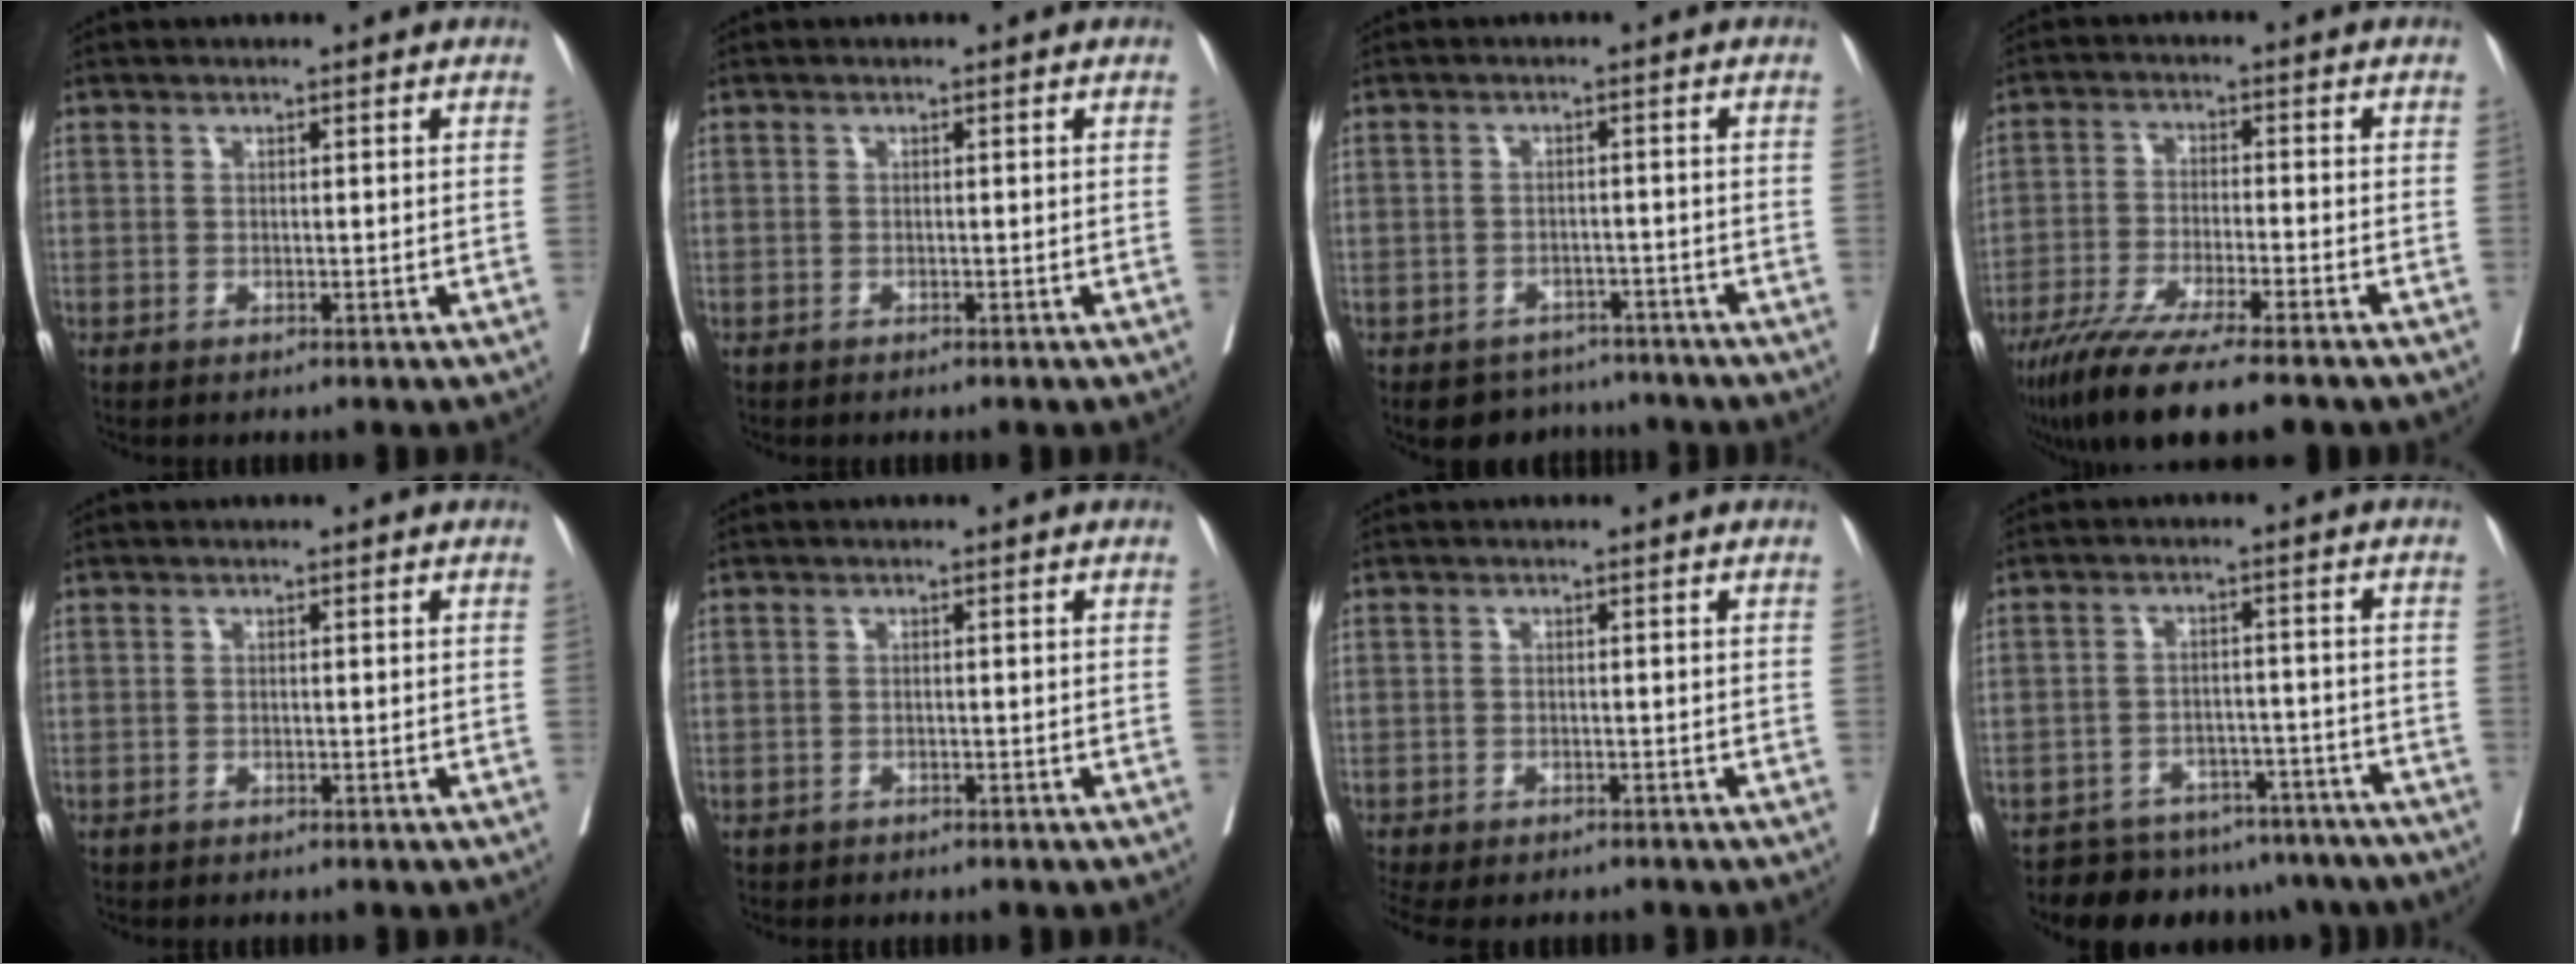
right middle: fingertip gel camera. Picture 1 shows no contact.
{"total": 0.0}
{"total": 6.0, "force": [-5.2, 2.9, 0.2], "torque": [0.007, 0.008, -0.069]}
{"total": 13.7, "force": [-10.4, 0.8, 8.8], "torque": [-0.151, -0.039, -0.171]}
{"total": 0.7, "force": [-0.6, 0.3, 0.1], "torque": [-0.004, 0.001, -0.010]}
{"total": 1.9, "force": [-1.6, 0.9, 0.5], "torque": [-0.019, -0.003, -0.023]}
{"total": 10.6, "force": [-8.6, 4.2, 4.7], "torque": [-0.118, -0.010, -0.107]}
{"total": 13.7, "force": [-12.0, 5.8, 3.1], "torque": [-0.031, 0.020, -0.143]}